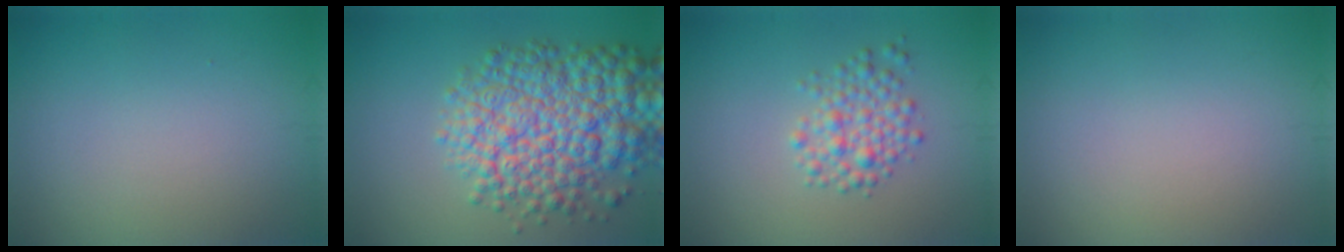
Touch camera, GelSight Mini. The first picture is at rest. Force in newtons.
{"total": 9.9, "press": 9.9, "slide": 0.3}
{"total": 2.8, "press": 2.8, "slide": 0.1}
{"total": 0.0}